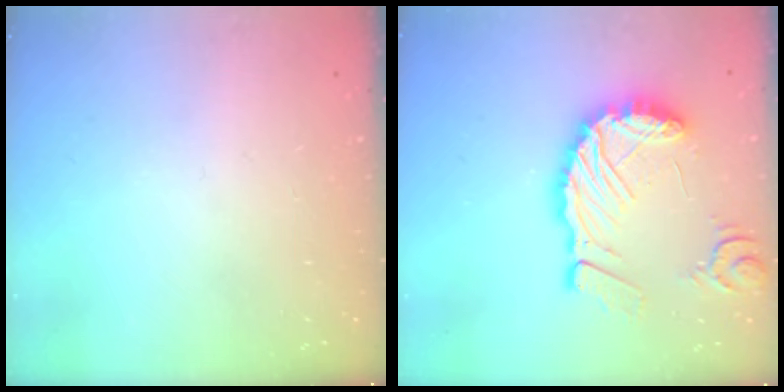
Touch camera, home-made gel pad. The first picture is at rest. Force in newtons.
{"total": 13.1, "press": 13.0, "slide": 1.6}